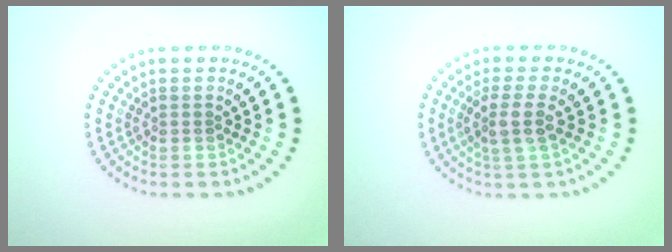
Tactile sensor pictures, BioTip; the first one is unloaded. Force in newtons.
{"total": 2.4, "press": 2.0, "slide": 1.4}